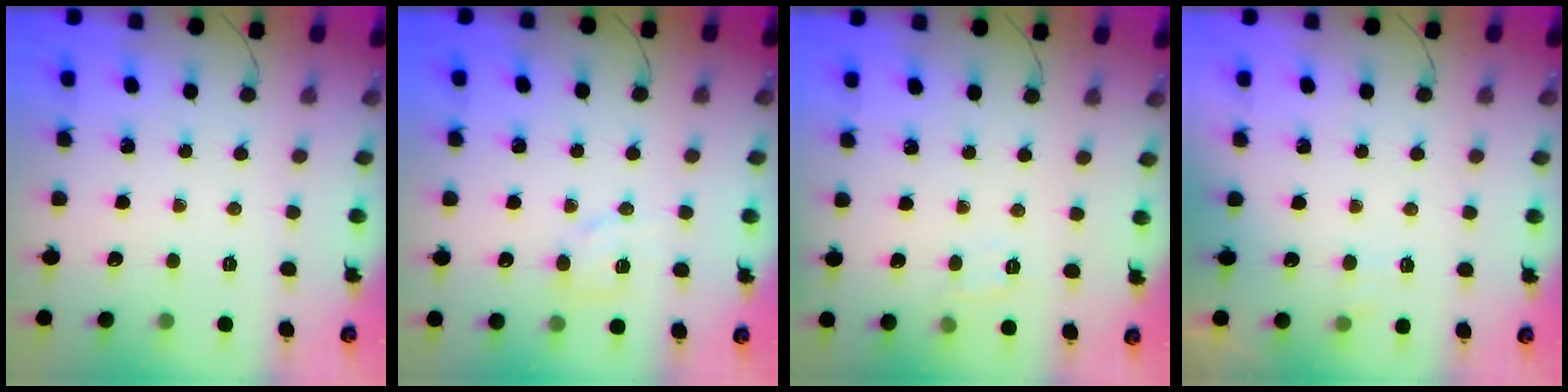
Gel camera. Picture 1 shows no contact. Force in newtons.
{"total": 5.2, "press": 4.9, "slide": 1.6}
{"total": 5.6, "press": 5.5, "slide": 1.1}
{"total": 1.6, "press": 1.2, "slide": 1.1}